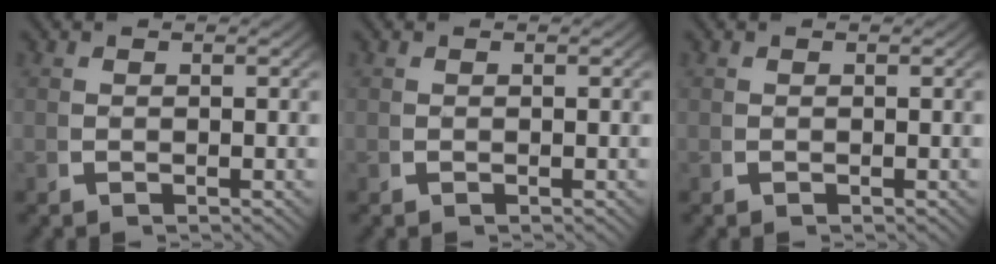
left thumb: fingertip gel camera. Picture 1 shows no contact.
{"total": 0.0}
{"total": 0.0}